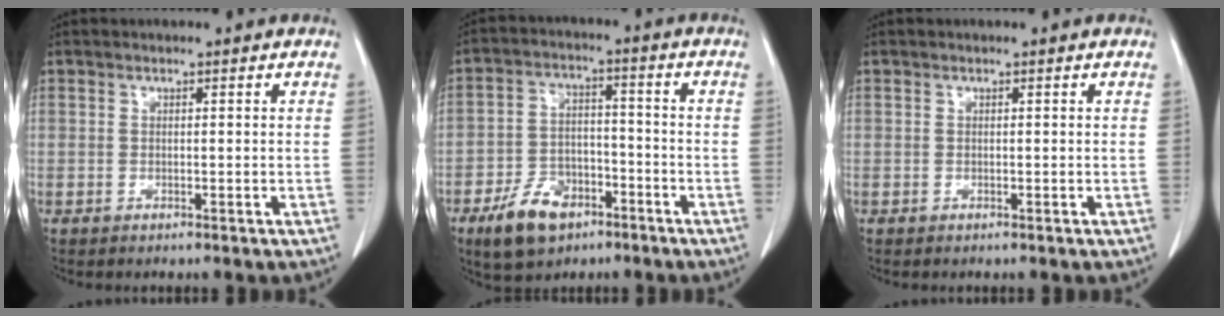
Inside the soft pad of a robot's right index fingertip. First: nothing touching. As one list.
[{"total": 9.4, "force": [-5.7, 5.5, 5.1], "torque": [-0.100, 0.004, -0.096]}, {"total": 0.0}]